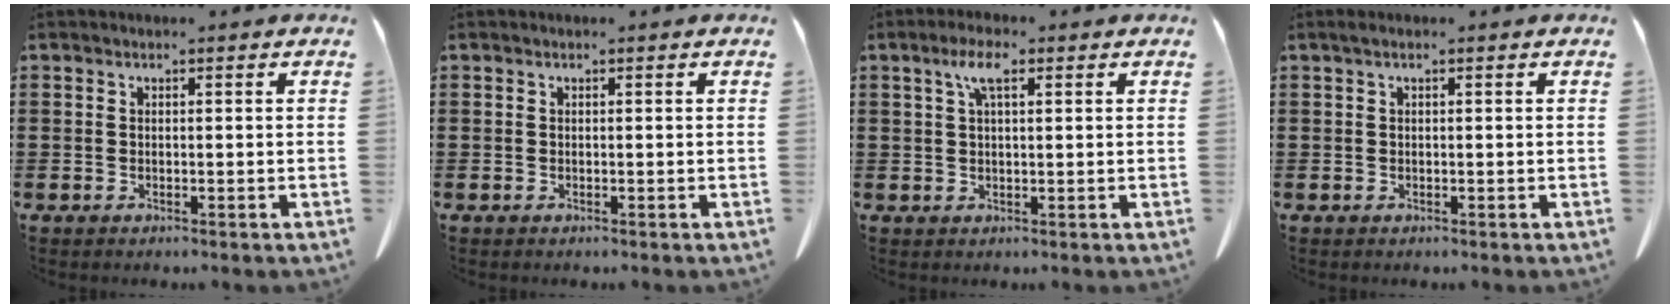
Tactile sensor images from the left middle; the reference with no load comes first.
{"total": 0.0}
{"total": 4.2, "force": [1.9, 1.3, 3.5], "torque": [-0.076, 0.011, 0.031]}
{"total": 0.6, "force": [0.1, 0.1, 0.5], "torque": [-0.010, 0.002, 0.002]}